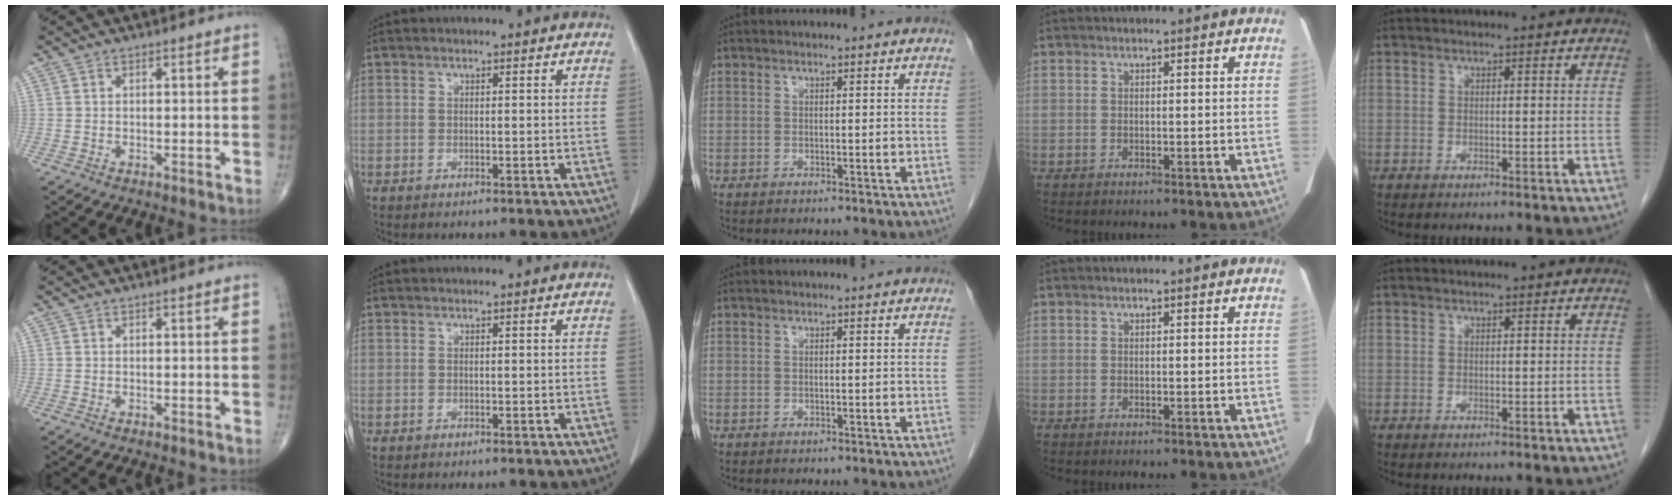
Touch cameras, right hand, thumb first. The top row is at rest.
{}